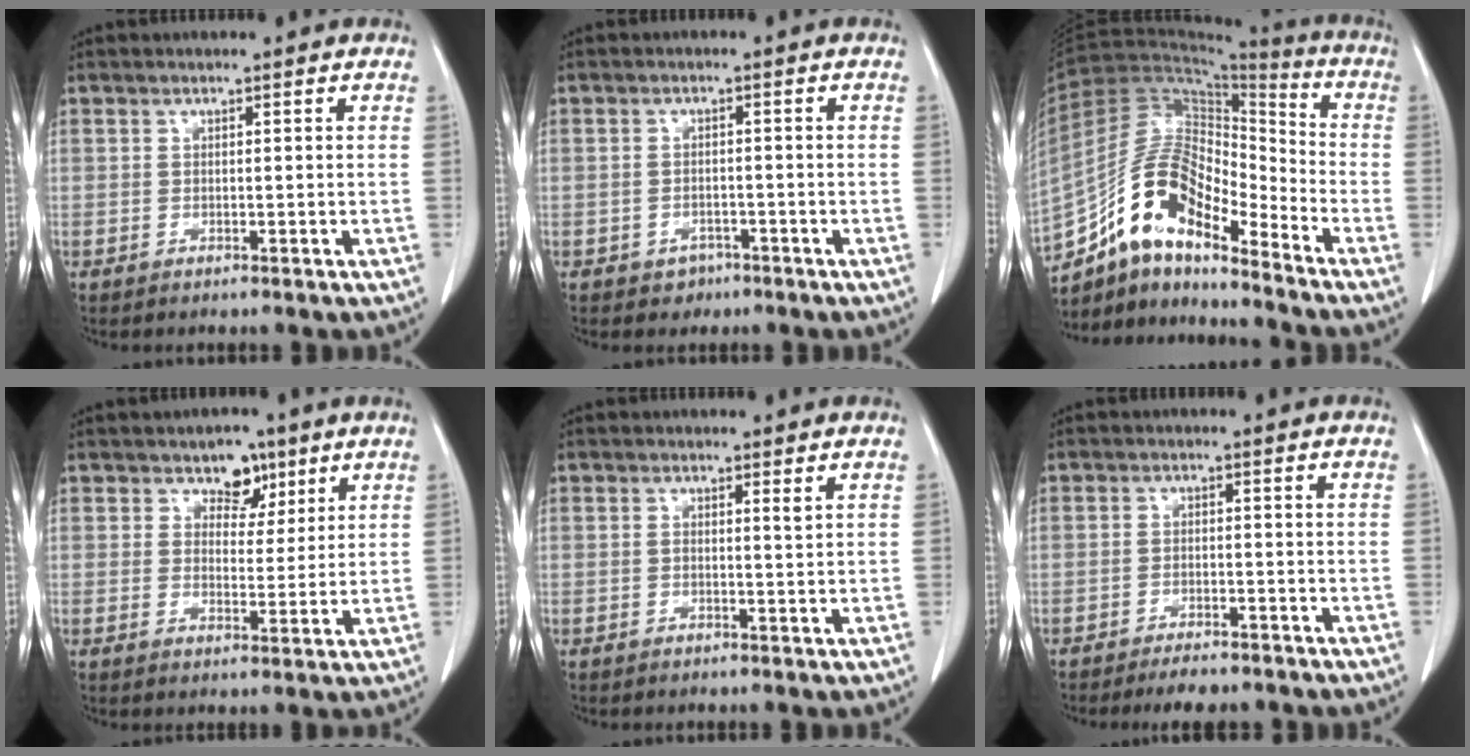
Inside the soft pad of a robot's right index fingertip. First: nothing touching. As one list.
[{"total": 2.5, "force": [-1.6, 1.9, 0.6], "torque": [-0.008, 0.007, -0.017]}, {"total": 14.3, "force": [-10.5, 4.6, 8.4], "torque": [-0.154, 0.039, -0.190]}, {"total": 4.8, "force": [3.0, 3.2, 2.0], "torque": [-0.018, 0.003, 0.047]}, {"total": 0.8, "force": [0.4, -0.1, 0.7], "torque": [-0.018, 0.002, 0.009]}, {"total": 5.4, "force": [-4.6, 1.4, 2.3], "torque": [-0.028, -0.004, -0.066]}]